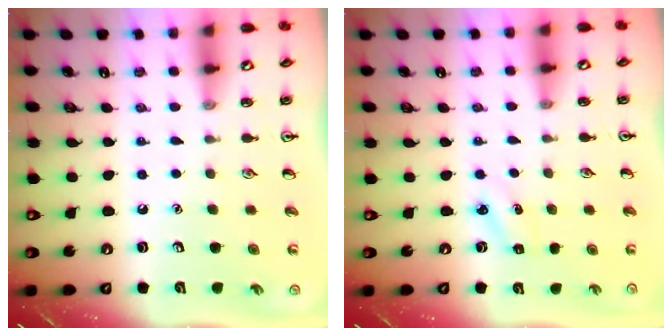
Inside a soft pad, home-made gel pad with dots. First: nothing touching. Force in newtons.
{"total": 2.5, "press": 2.3, "slide": 0.9}